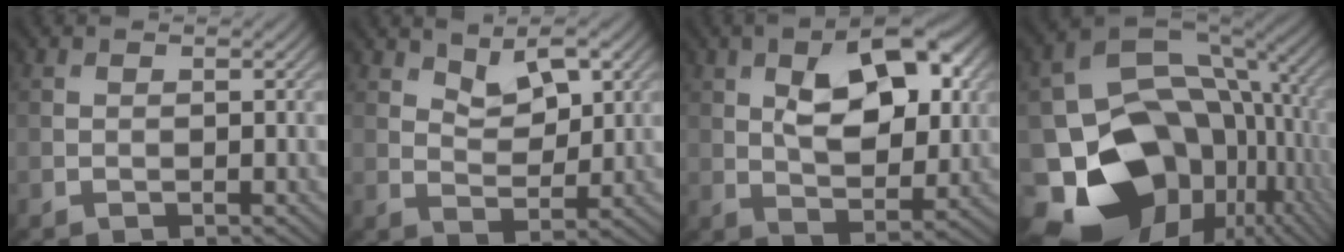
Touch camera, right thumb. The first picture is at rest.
{"total": 5.2, "force": [3.2, 2.4, 3.3], "torque": [-0.059, -0.007, 0.056]}
{"total": 11.4, "force": [3.5, 5.8, 9.2], "torque": [-0.147, 0.004, 0.052]}
{"total": 19.7, "force": [-6.2, 15.0, 11.2], "torque": [-0.237, -0.047, -0.072]}